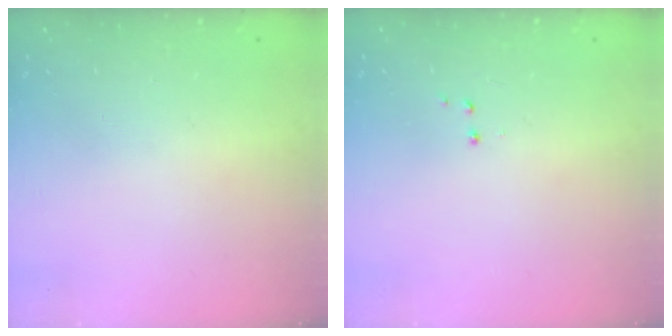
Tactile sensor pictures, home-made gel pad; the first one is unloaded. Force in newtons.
{"total": 2.9, "press": 2.8, "slide": 0.7}